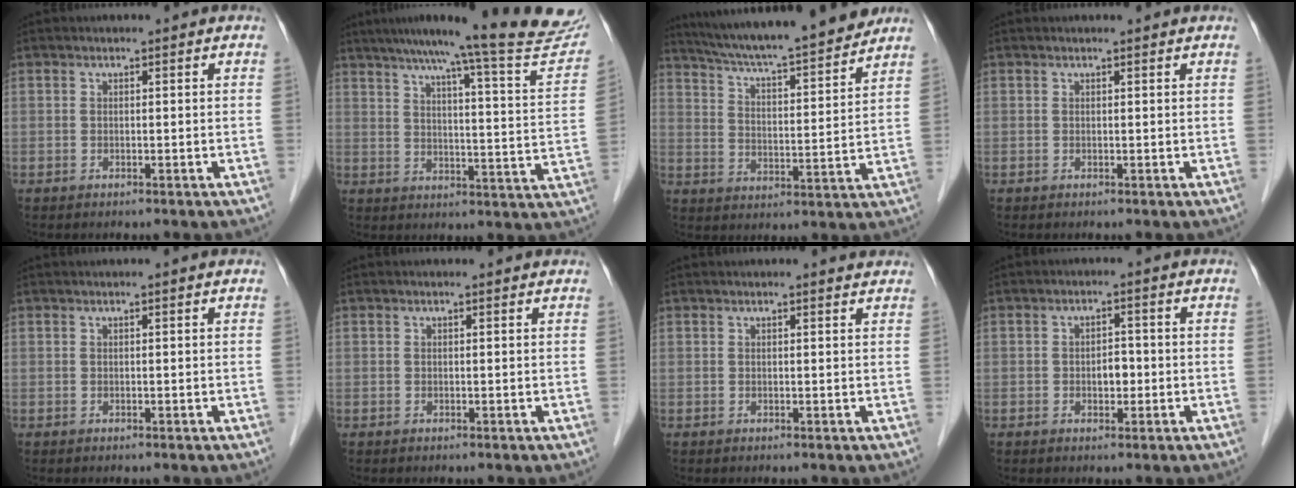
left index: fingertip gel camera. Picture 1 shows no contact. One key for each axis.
{"total": 23.3, "fx": 20.5, "fy": 0.0, "fz": 11.0, "tx": -0.158, "ty": -0.055, "tz": 0.256}
{"total": 18.8, "fx": 16.9, "fy": 0.6, "fz": 8.2, "tx": -0.136, "ty": 0.002, "tz": 0.253}
{"total": 1.2, "fx": 1.2, "fy": -0.1, "fz": 0.3, "tx": -0.011, "ty": 0.007, "tz": 0.015}
{"total": 0.5, "fx": 0.4, "fy": -0.1, "fz": 0.3, "tx": -0.015, "ty": 0.003, "tz": 0.016}
{"total": 1.5, "fx": 1.5, "fy": 0.0, "fz": 0.4, "tx": -0.011, "ty": 0.007, "tz": 0.018}
{"total": 3.0, "fx": 2.9, "fy": 0.1, "fz": 0.9, "tx": -0.014, "ty": 0.011, "tz": 0.030}
{"total": 2.5, "fx": -0.5, "fy": 1.5, "fz": 1.9, "tx": -0.028, "ty": 0.004, "tz": -0.004}